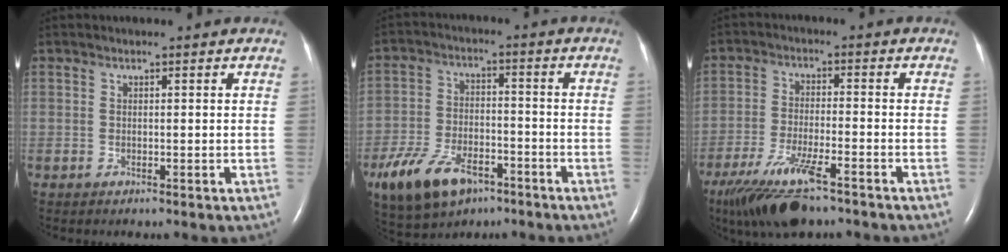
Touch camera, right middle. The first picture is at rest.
{"total": 12.1, "force": [-7.3, 6.1, 7.5], "torque": [-0.154, -0.002, -0.124]}
{"total": 10.6, "force": [-7.5, 1.7, 7.3], "torque": [-0.146, -0.030, -0.134]}